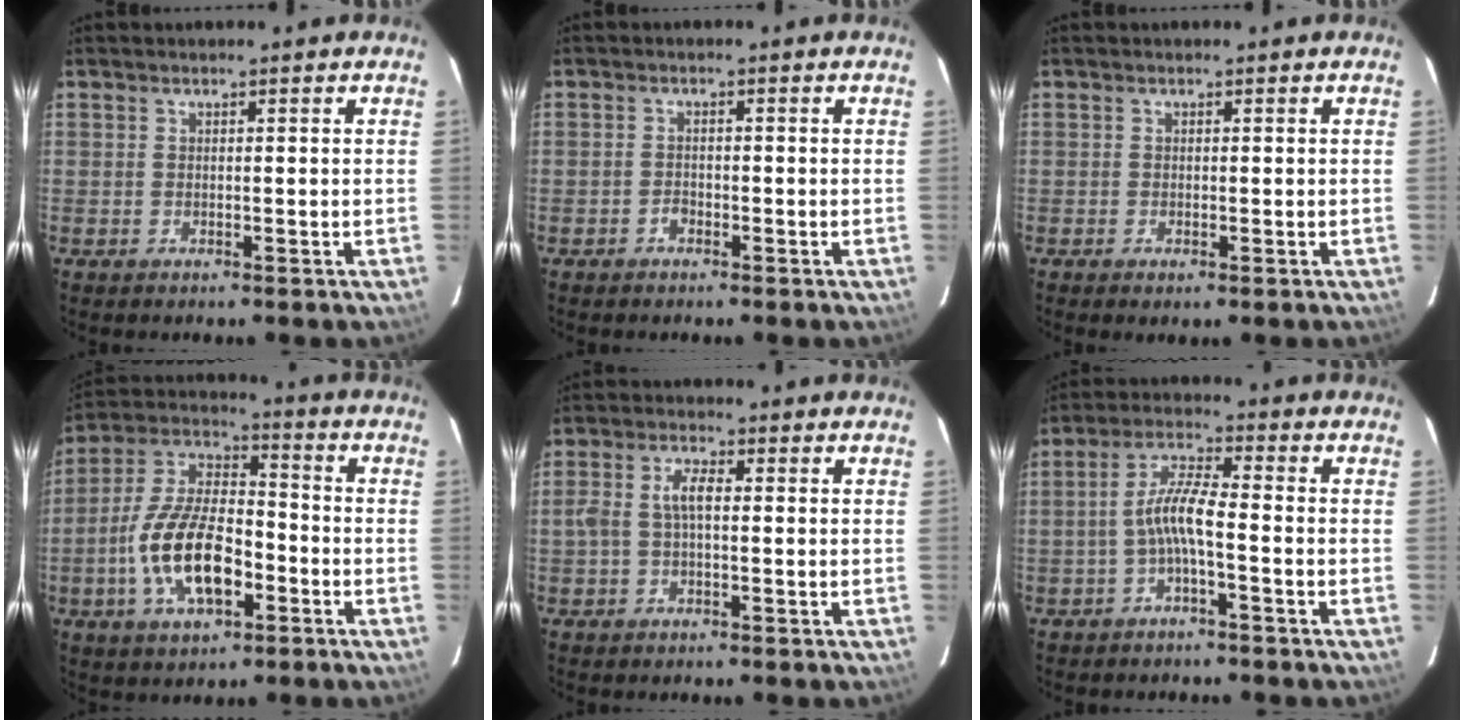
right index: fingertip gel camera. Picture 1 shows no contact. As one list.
[{"total": 1.4, "force": [-1.1, 0.8, 0.5], "torque": [-0.008, 0.004, -0.019]}, {"total": 0.8, "force": [-0.4, 0.3, 0.6], "torque": [-0.012, -0.005, -0.007]}, {"total": 16.3, "force": [-5.3, 7.4, 13.5], "torque": [-0.278, 0.004, -0.094]}, {"total": 4.4, "force": [-0.2, 1.8, 4.0], "torque": [-0.083, 0.013, -0.004]}, {"total": 5.9, "force": [-2.1, 0.6, 5.5], "torque": [-0.122, 0.015, -0.038]}]